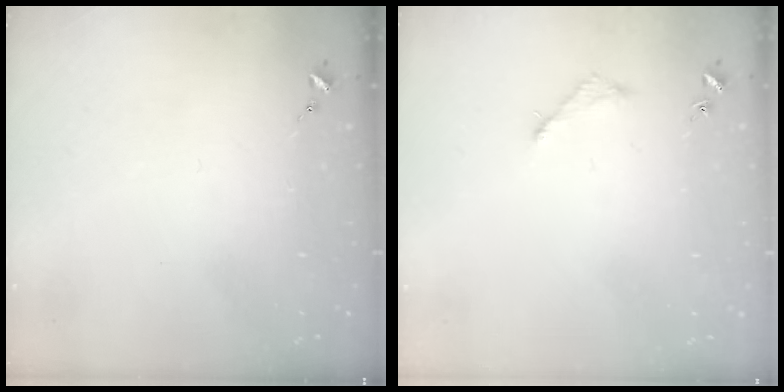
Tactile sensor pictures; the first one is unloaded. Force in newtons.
{"total": 3.0, "press": 3.0, "slide": 0.4}